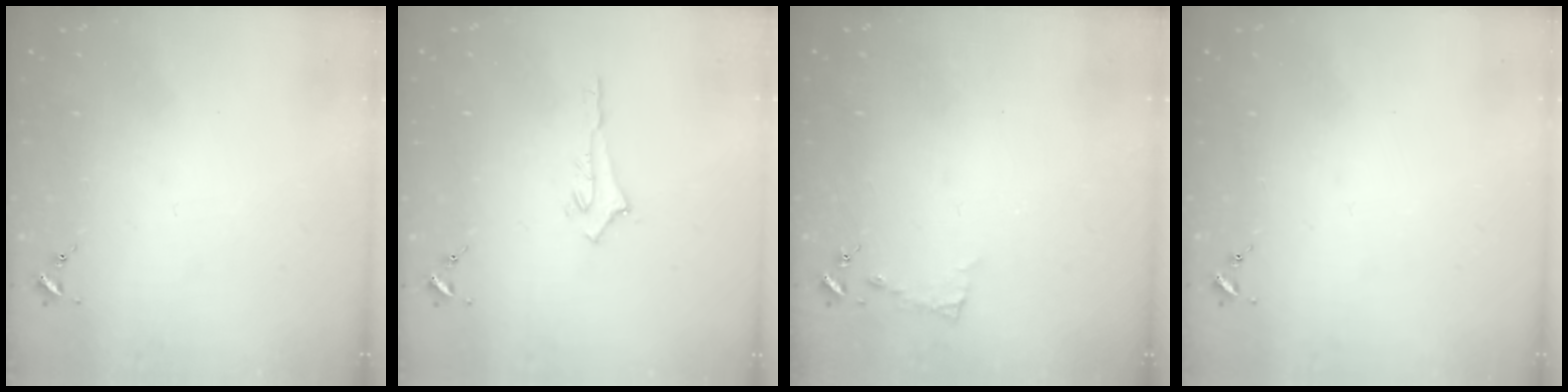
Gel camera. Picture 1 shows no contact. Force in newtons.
{"total": 3.0, "press": 3.0, "slide": 0.2}
{"total": 3.4, "press": 3.4, "slide": 0.4}
{"total": 0.0}